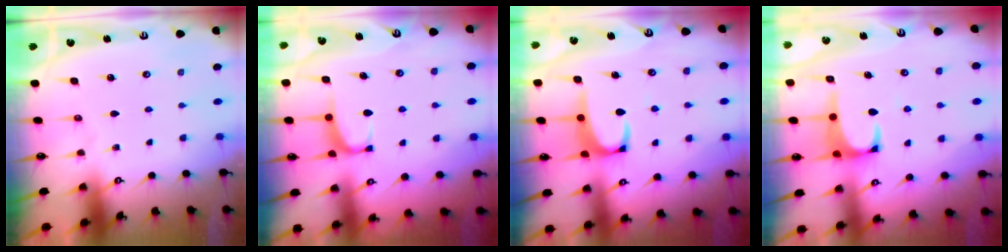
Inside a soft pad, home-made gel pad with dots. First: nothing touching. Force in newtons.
{"total": 2.4, "press": 2.3, "slide": 0.7}
{"total": 3.4, "press": 3.3, "slide": 0.7}
{"total": 1.6, "press": 1.5, "slide": 0.5}